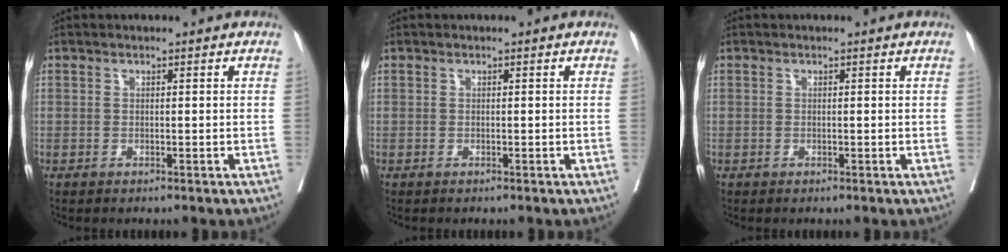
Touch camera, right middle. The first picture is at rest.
{"total": 0.0}
{"total": 0.0}